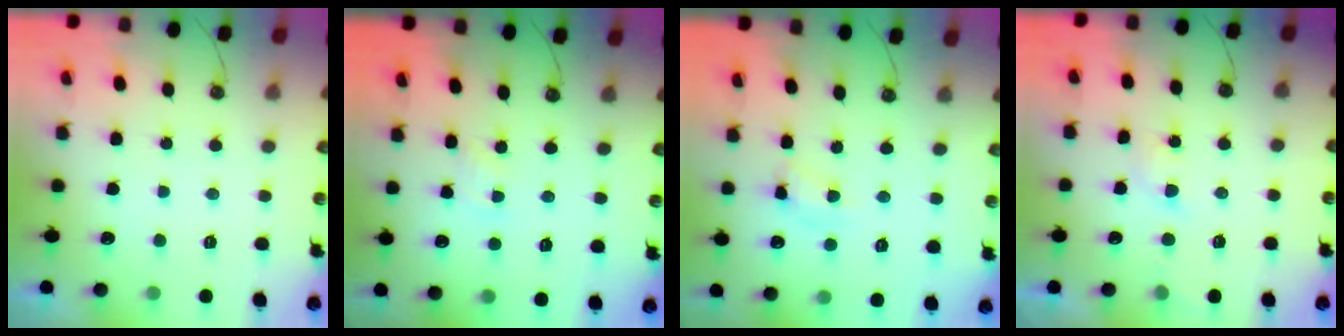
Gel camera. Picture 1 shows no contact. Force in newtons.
{"total": 2.2, "press": 2.2, "slide": 0.4}
{"total": 7.8, "press": 7.8, "slide": 0.6}
{"total": 3.5, "press": 3.4, "slide": 0.5}